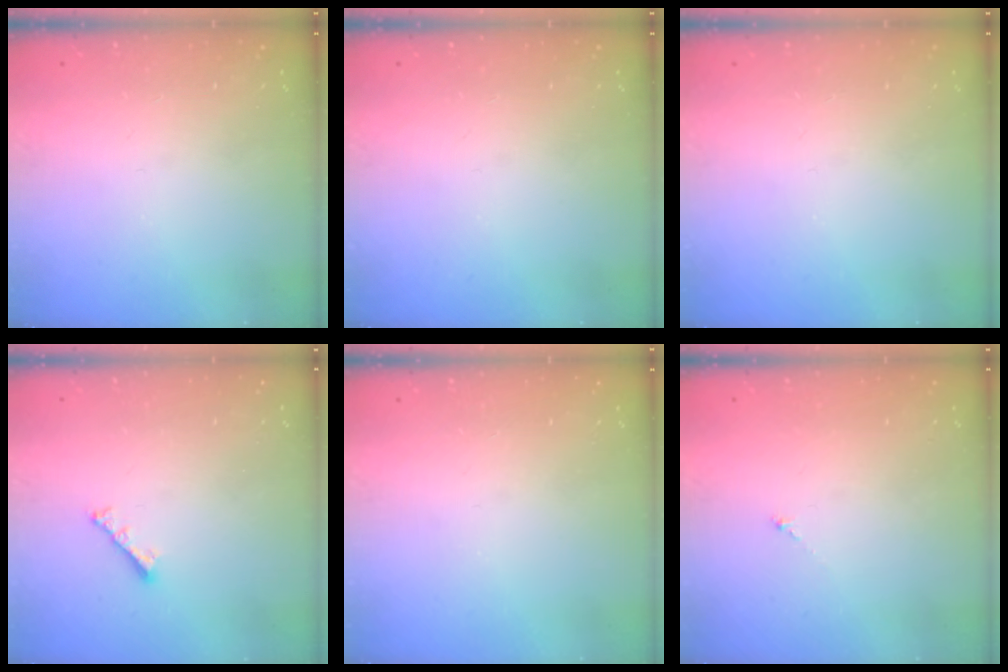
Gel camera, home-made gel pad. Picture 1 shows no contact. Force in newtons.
{"total": 0.0}
{"total": 0.0}
{"total": 2.8, "press": 2.7, "slide": 0.6}
{"total": 0.0}
{"total": 0.0}